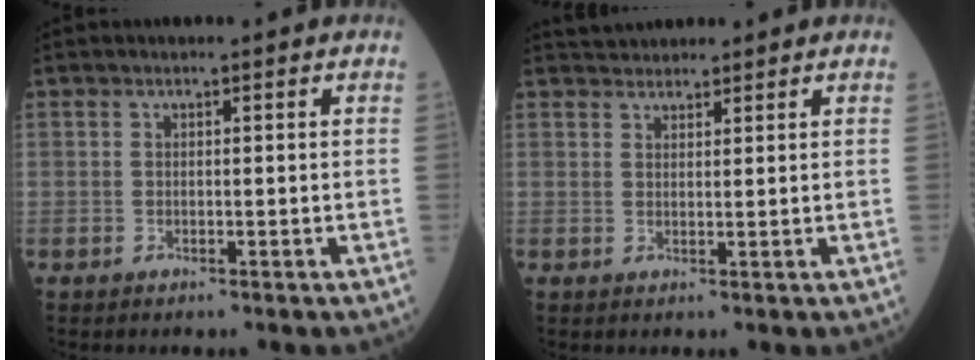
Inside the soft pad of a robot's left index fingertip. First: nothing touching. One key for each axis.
{"total": 4.2, "fx": 3.9, "fy": 1.3, "fz": 0.7, "tx": -0.010, "ty": 0.032, "tz": 0.062}